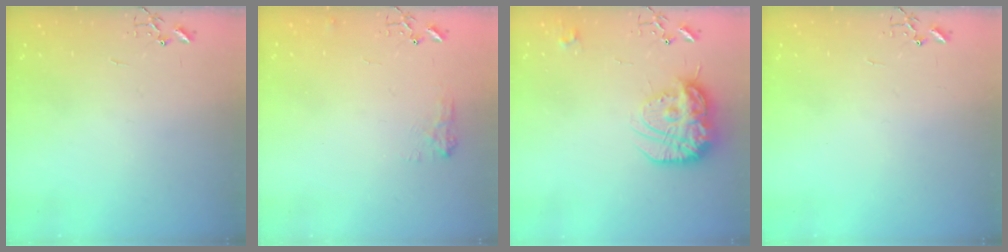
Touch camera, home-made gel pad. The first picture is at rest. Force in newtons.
{"total": 7.4, "press": 7.4, "slide": 0.5}
{"total": 17.7, "press": 17.6, "slide": 1.8}
{"total": 0.0}